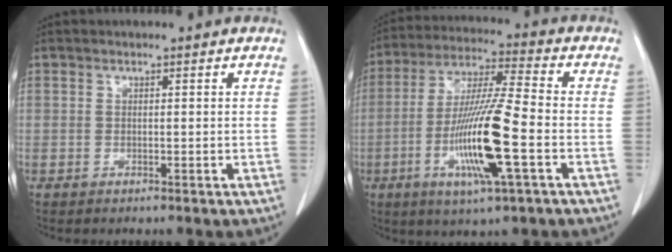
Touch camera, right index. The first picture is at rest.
{"total": 15.1, "force": [-4.3, 0.6, 14.5], "torque": [-0.287, -0.015, -0.082]}